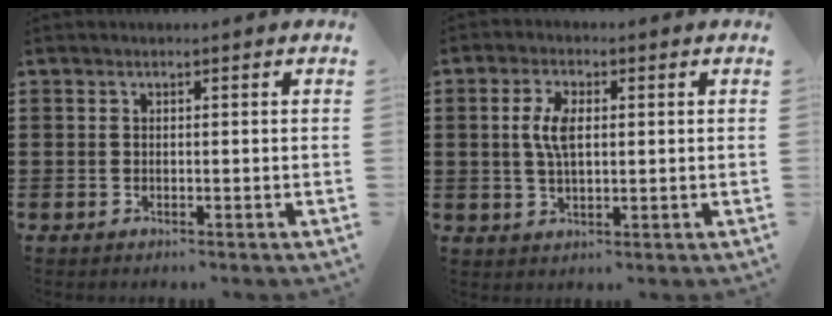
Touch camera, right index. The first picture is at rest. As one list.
[{"total": 5.3, "force": [0.7, 2.4, 4.7], "torque": [-0.103, 0.009, 0.008]}]